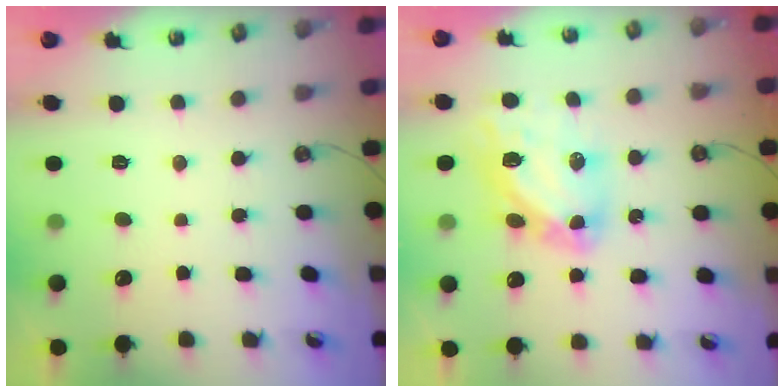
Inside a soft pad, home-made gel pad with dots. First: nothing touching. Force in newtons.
{"total": 12.9, "press": 12.8, "slide": 1.4}